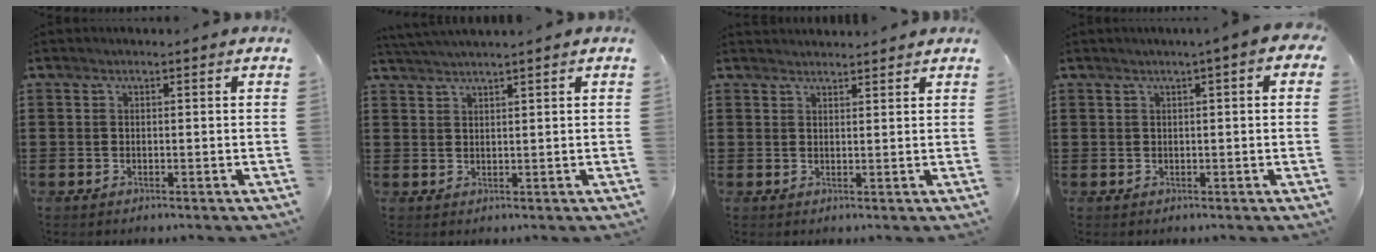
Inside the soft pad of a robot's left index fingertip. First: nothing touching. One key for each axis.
{"total": 1.9, "fx": 1.7, "fy": -0.5, "fz": 0.5, "tx": -0.011, "ty": 0.000, "tz": 0.034}
{"total": 1.8, "fx": 1.7, "fy": 0.2, "fz": -0.1, "tx": -0.003, "ty": 0.000, "tz": 0.035}
{"total": 1.8, "fx": 0.4, "fy": 0.1, "fz": 1.7, "tx": -0.032, "ty": 0.000, "tz": 0.007}